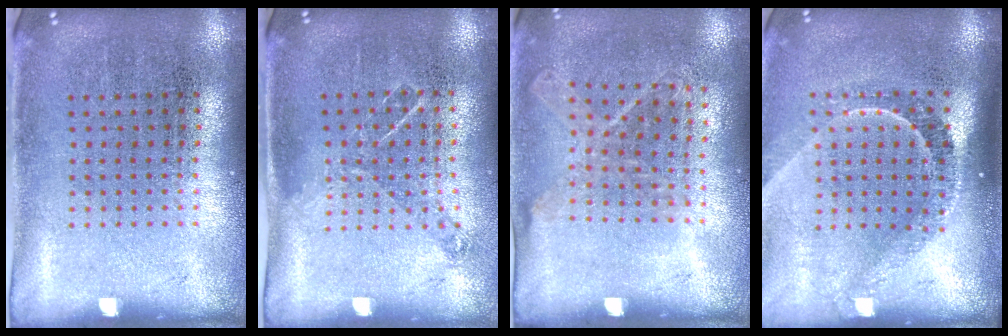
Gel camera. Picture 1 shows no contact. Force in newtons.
{"total": 0.8, "press": 0.8, "slide": 0.2}
{"total": 1.2, "press": 1.0, "slide": 0.6}
{"total": 2.2, "press": 1.5, "slide": 1.5}